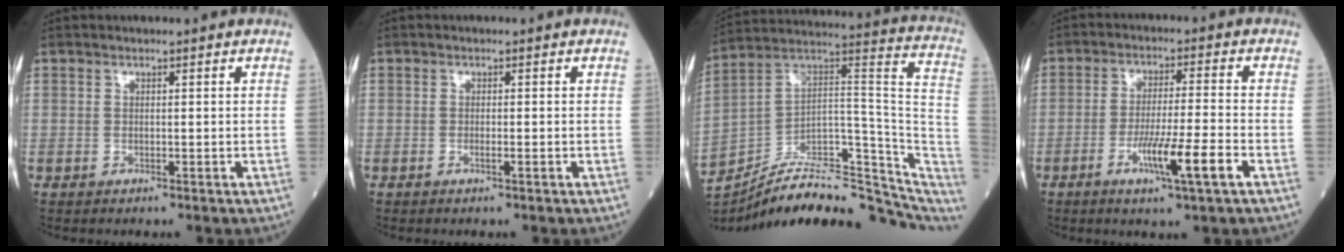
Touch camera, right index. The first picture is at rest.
{"total": 1.0, "force": [-0.4, 0.0, 0.9], "torque": [-0.019, -0.001, -0.006]}
{"total": 26.1, "force": [-21.2, 8.0, 13.0], "torque": [-0.164, 0.051, -0.310]}
{"total": 8.7, "force": [-3.7, -0.4, 7.8], "torque": [-0.140, -0.014, -0.065]}